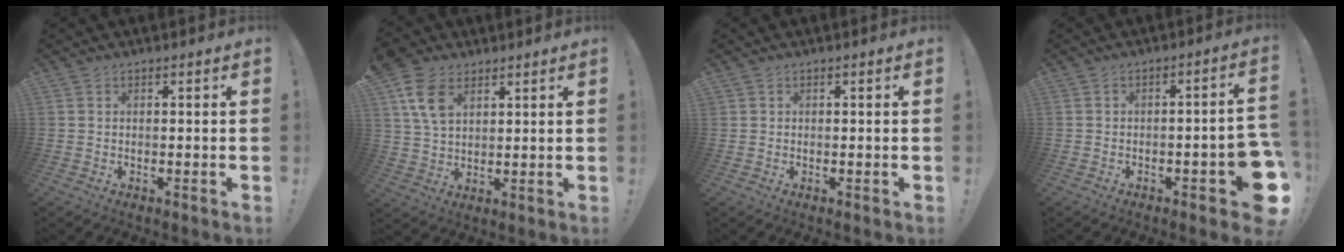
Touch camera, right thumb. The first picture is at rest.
{"total": 12.1, "force": [5.9, 7.9, 7.1], "torque": [-0.139, -0.012, 0.113]}
{"total": 0.5, "force": [0.3, 0.4, 0.0], "torque": [0.001, -0.001, 0.006]}
{"total": 8.1, "force": [-3.3, 2.3, 7.1], "torque": [-0.087, 0.011, -0.050]}